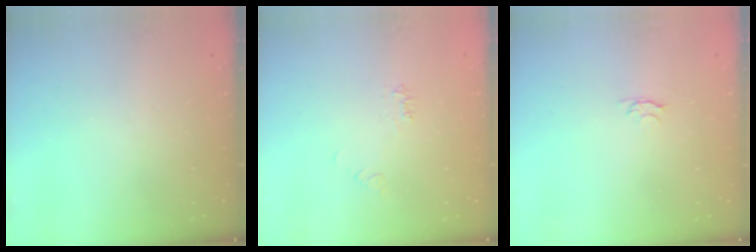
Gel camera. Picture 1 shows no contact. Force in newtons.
{"total": 4.5, "press": 4.5, "slide": 0.7}
{"total": 3.3, "press": 3.2, "slide": 0.5}